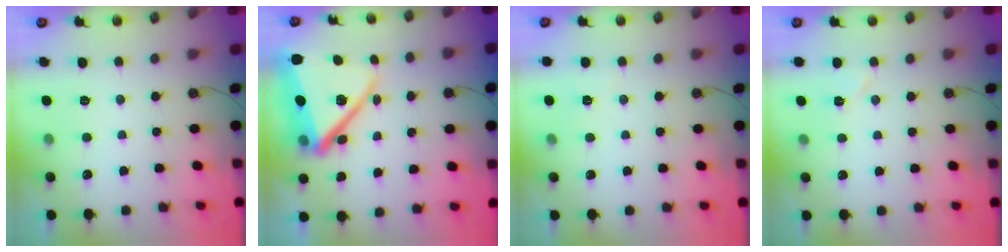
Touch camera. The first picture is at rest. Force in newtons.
{"total": 20.4, "press": 20.3, "slide": 1.5}
{"total": 2.9, "press": 2.1, "slide": 2.0}
{"total": 5.6, "press": 5.0, "slide": 2.5}